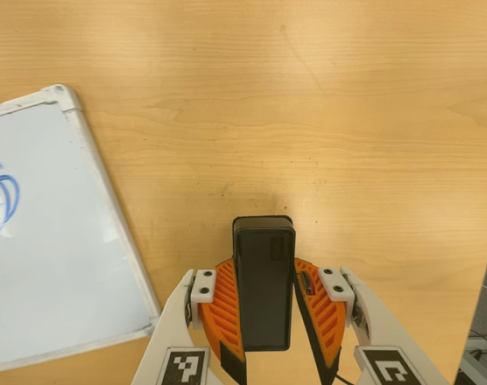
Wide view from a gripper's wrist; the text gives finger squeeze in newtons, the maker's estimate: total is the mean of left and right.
{"total": 6.3, "left": 5.8, "right": 6.8}